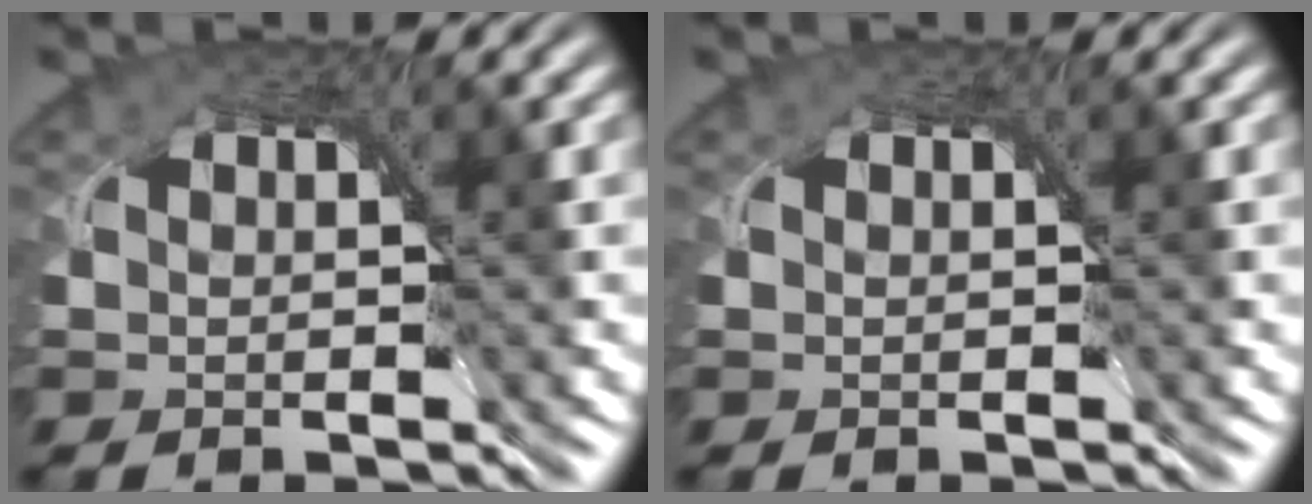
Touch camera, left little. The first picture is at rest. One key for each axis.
{"total": 0.0}